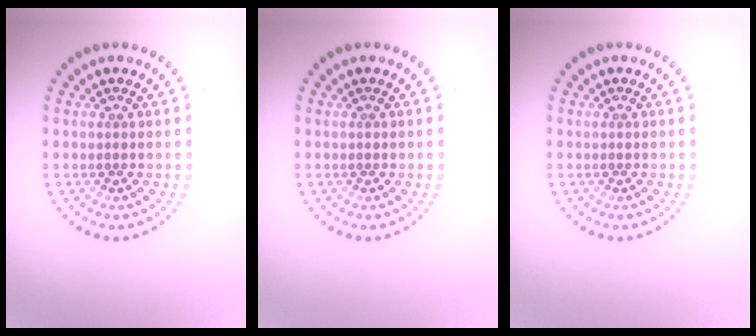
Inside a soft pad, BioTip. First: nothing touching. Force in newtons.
{"total": 0.0}
{"total": 0.0}